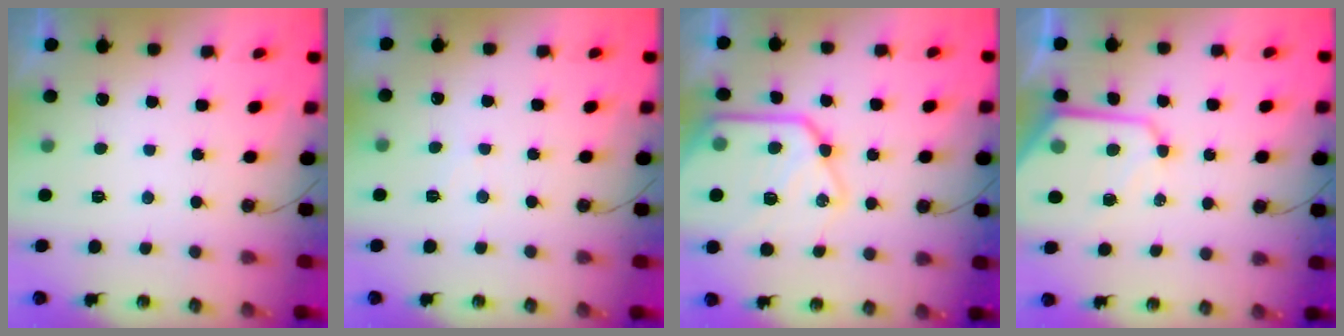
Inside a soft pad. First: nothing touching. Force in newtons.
{"total": 3.7, "press": 3.7, "slide": 0.7}
{"total": 23.8, "press": 23.7, "slide": 2.1}
{"total": 11.7, "press": 11.7, "slide": 1.0}